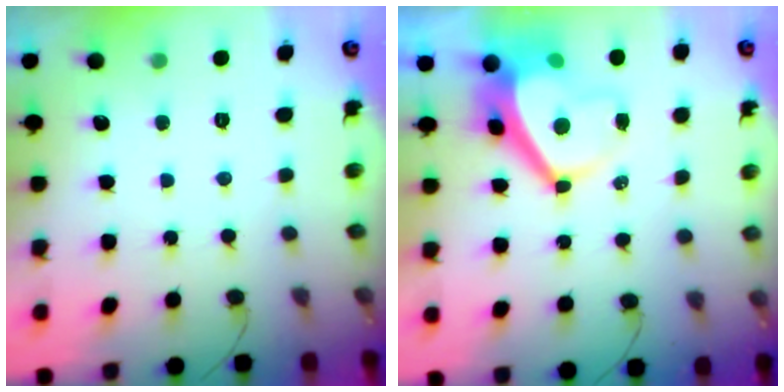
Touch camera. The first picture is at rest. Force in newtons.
{"total": 7.1, "press": 7.1, "slide": 0.6}